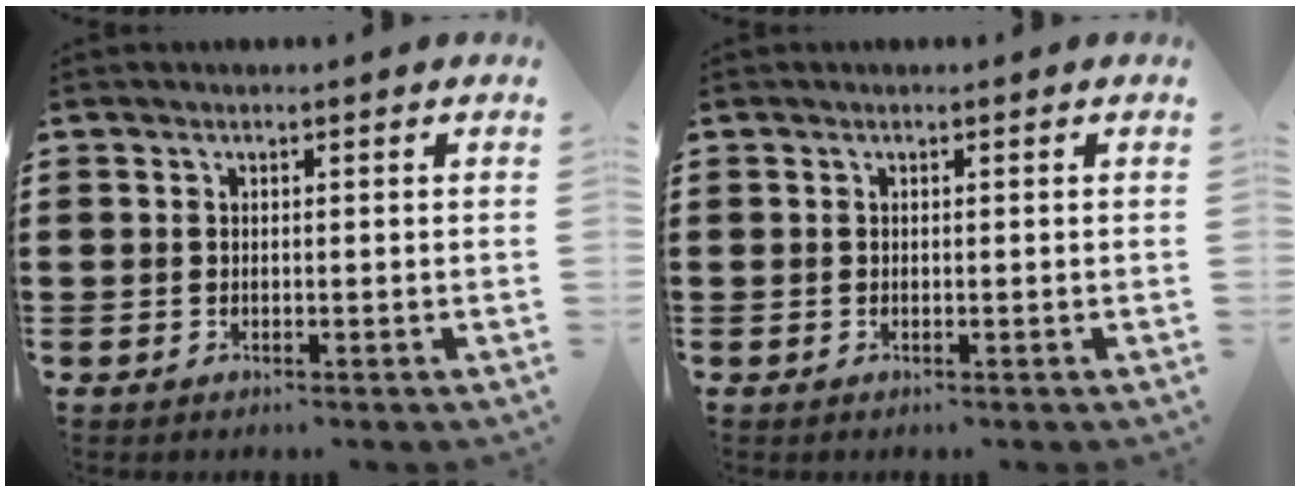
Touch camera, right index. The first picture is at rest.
{"total": 0.0}